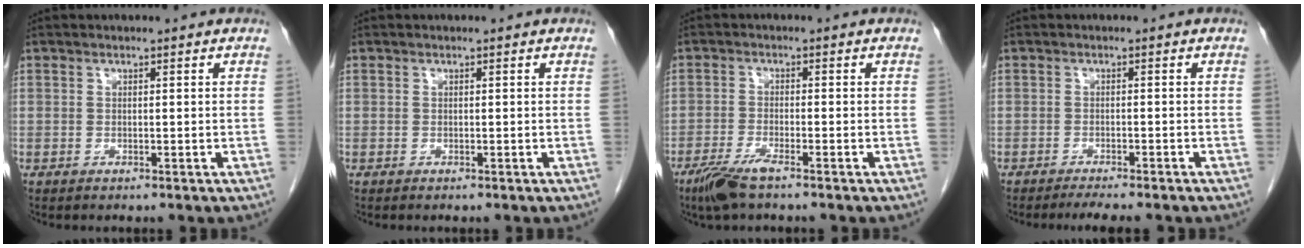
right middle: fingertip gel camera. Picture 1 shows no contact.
{"total": 0.0}
{"total": 4.7, "force": [-3.3, 0.5, 3.3], "torque": [-0.073, -0.011, -0.065]}
{"total": 5.1, "force": [-4.4, 0.2, 2.6], "torque": [-0.031, -0.009, -0.060]}